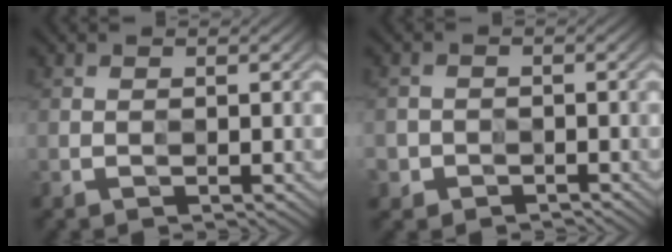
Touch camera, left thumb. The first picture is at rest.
{"total": 1.9, "force": [-1.2, 1.1, -1.0], "torque": [0.018, -0.004, -0.026]}